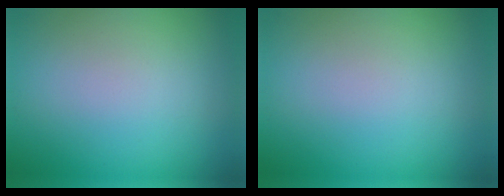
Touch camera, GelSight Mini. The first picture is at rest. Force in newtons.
{"total": 0.0}